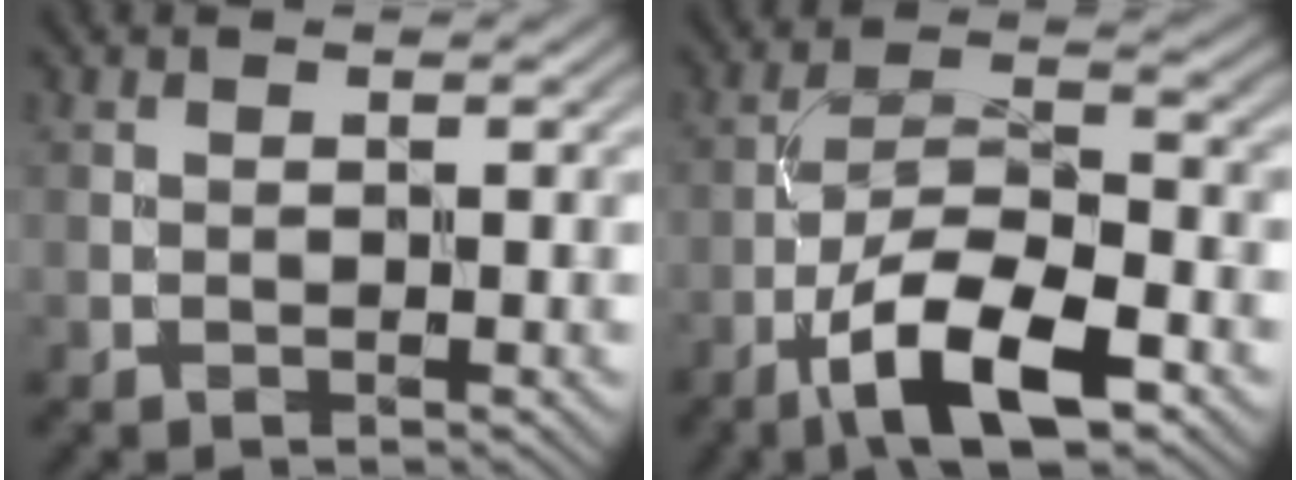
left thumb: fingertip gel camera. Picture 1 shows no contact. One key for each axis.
{"total": 10.7, "fx": -5.9, "fy": 3.4, "fz": 8.3, "tx": -0.143, "ty": 0.005, "tz": -0.117}